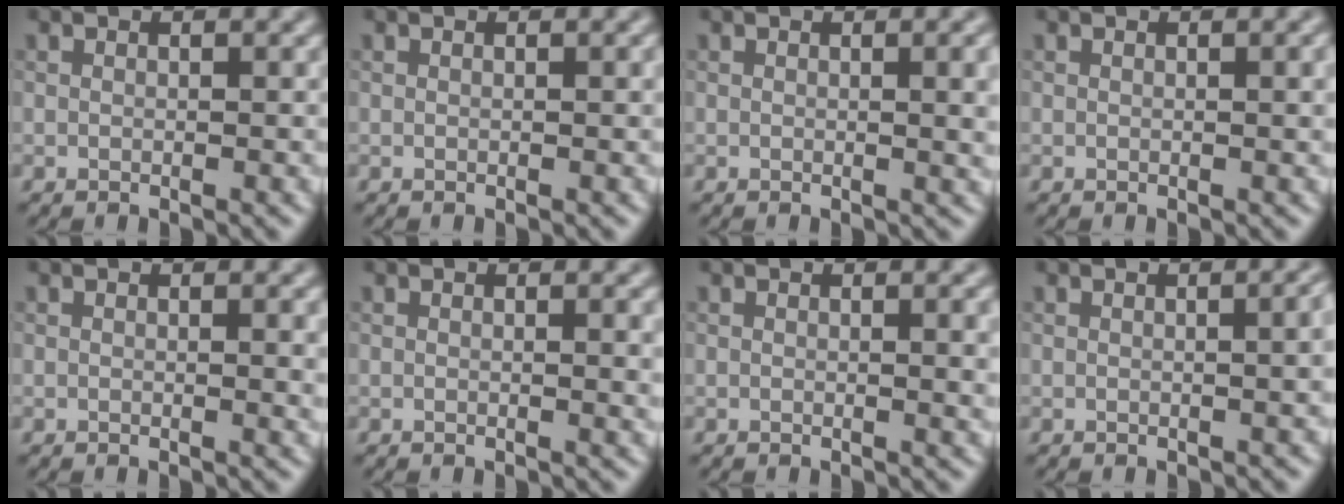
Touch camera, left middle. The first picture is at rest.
{"total": 0.6, "force": [0.1, 0.1, 0.6], "torque": [-0.007, 0.003, 0.000]}
{"total": 3.3, "force": [0.5, 1.1, 3.1], "torque": [-0.032, 0.006, 0.004]}
{"total": 1.6, "force": [0.3, 0.4, 1.5], "torque": [-0.017, 0.004, 0.001]}
{"total": 1.4, "force": [0.3, 0.4, 1.3], "torque": [-0.013, 0.000, 0.002]}
{"total": 1.5, "force": [0.3, 0.4, 1.4], "torque": [-0.013, 0.000, 0.002]}
{"total": 2.2, "force": [0.4, 0.7, 2.1], "torque": [-0.021, 0.002, 0.003]}
{"total": 3.1, "force": [0.2, 1.3, 2.8], "torque": [-0.016, 0.011, 0.002]}